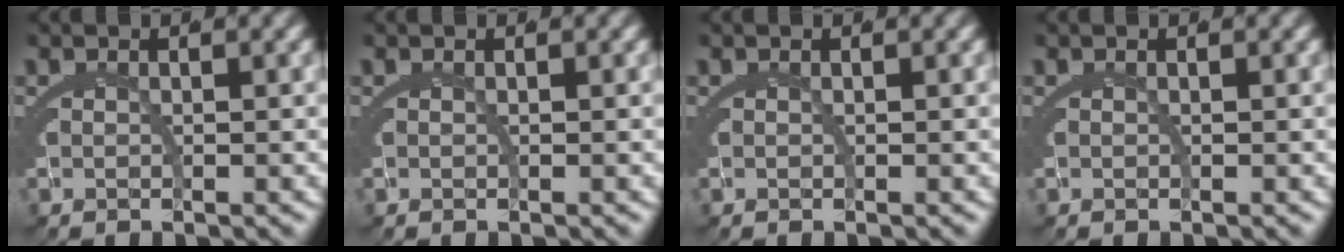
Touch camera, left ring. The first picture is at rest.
{"total": 0.0}
{"total": 0.0}
{"total": 0.0}